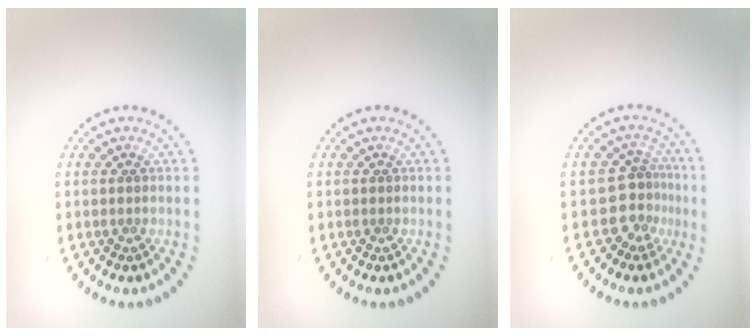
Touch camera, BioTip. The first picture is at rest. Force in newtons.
{"total": 0.0}
{"total": 2.9, "press": 2.1, "slide": 2.0}